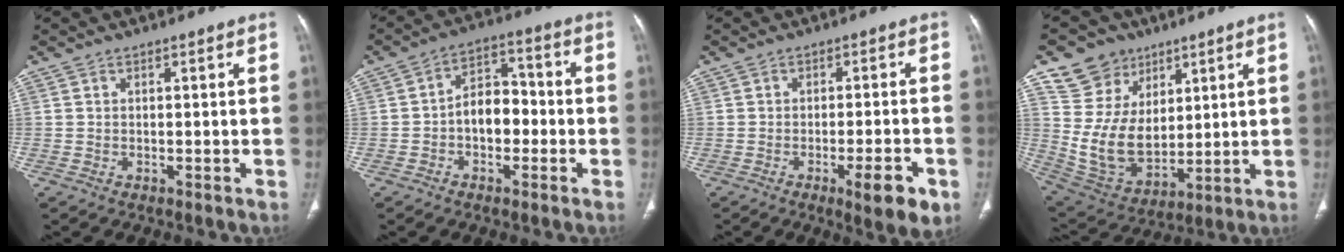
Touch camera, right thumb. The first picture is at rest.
{"total": 7.9, "force": [-1.6, 5.3, 5.6], "torque": [-0.061, 0.034, -0.039]}
{"total": 7.8, "force": [-3.5, 1.7, 6.7], "torque": [-0.090, 0.003, -0.044]}
{"total": 15.6, "force": [7.7, 12.4, 5.7], "torque": [-0.070, -0.039, 0.162]}